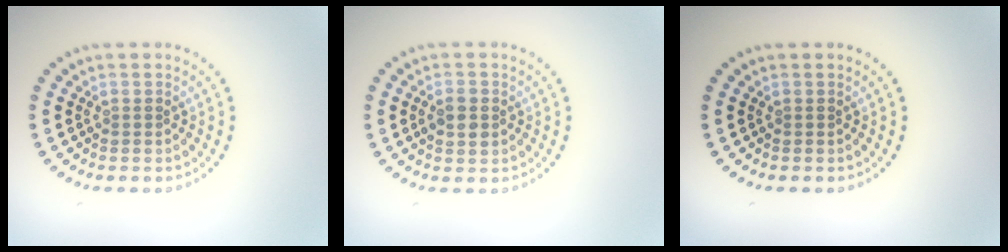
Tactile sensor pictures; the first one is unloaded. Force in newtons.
{"total": 2.1, "press": 2.1, "slide": 0.2}
{"total": 0.0}